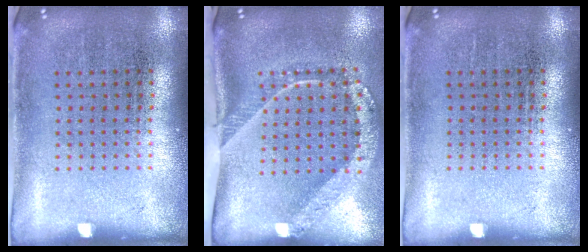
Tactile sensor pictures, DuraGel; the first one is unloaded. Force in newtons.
{"total": 2.4, "press": 1.6, "slide": 1.8}
{"total": 0.0}